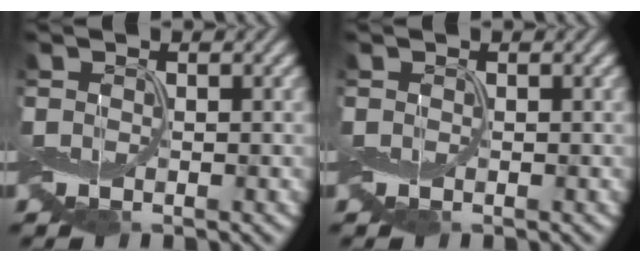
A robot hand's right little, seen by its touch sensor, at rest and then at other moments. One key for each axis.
{"total": 0.0}